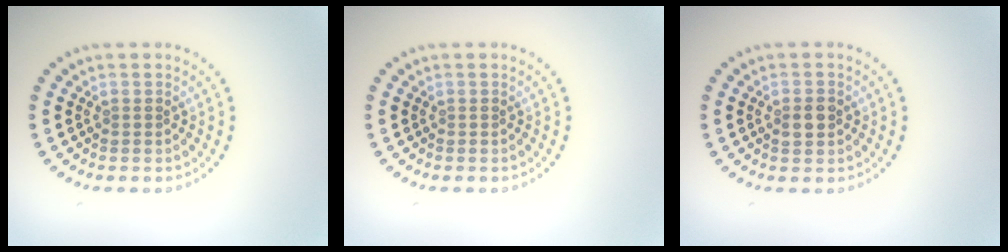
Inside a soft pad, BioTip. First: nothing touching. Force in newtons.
{"total": 0.0}
{"total": 2.1, "press": 2.1, "slide": 0.0}